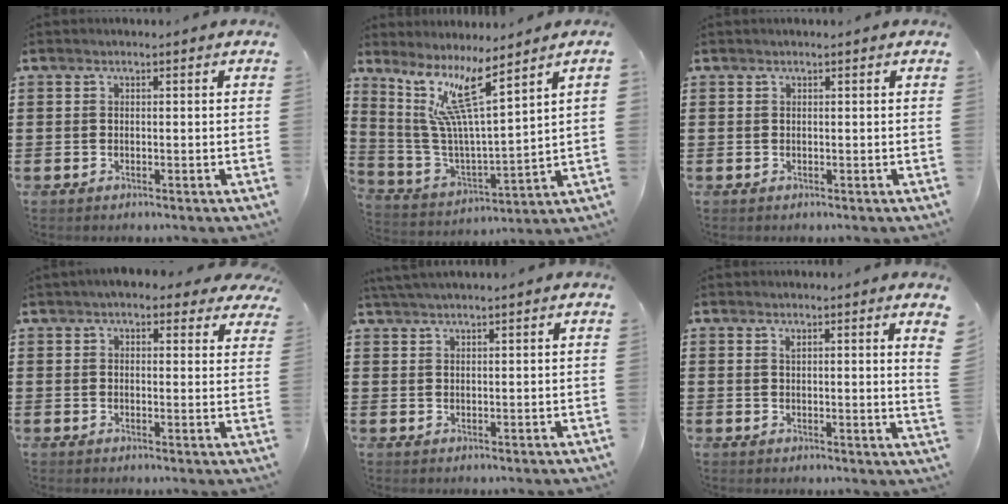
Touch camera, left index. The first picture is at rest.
{"total": 10.9, "force": [7.0, 0.1, 8.3], "torque": [-0.189, -0.049, 0.114]}
{"total": 0.0}
{"total": 4.2, "force": [3.6, 1.1, 1.8], "torque": [-0.048, 0.001, 0.065]}
{"total": 2.0, "force": [1.9, -0.2, 0.5], "torque": [-0.013, 0.003, 0.038]}
{"total": 2.2, "force": [1.6, -0.6, 1.4], "torque": [-0.023, -0.009, 0.026]}